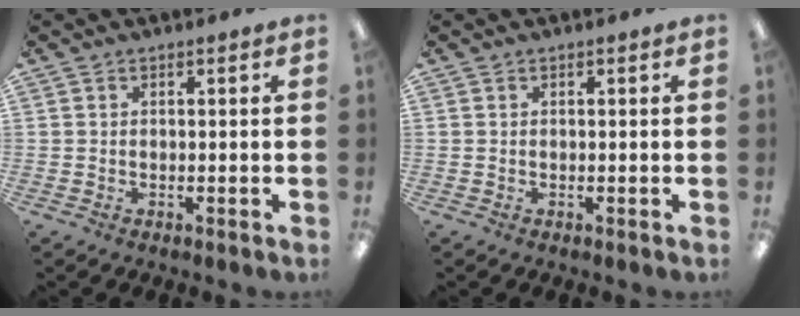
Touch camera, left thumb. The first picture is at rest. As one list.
[{"total": 0.0}]